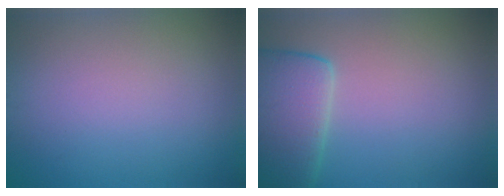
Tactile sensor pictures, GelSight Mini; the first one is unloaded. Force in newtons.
{"total": 6.4, "press": 6.4, "slide": 0.5}